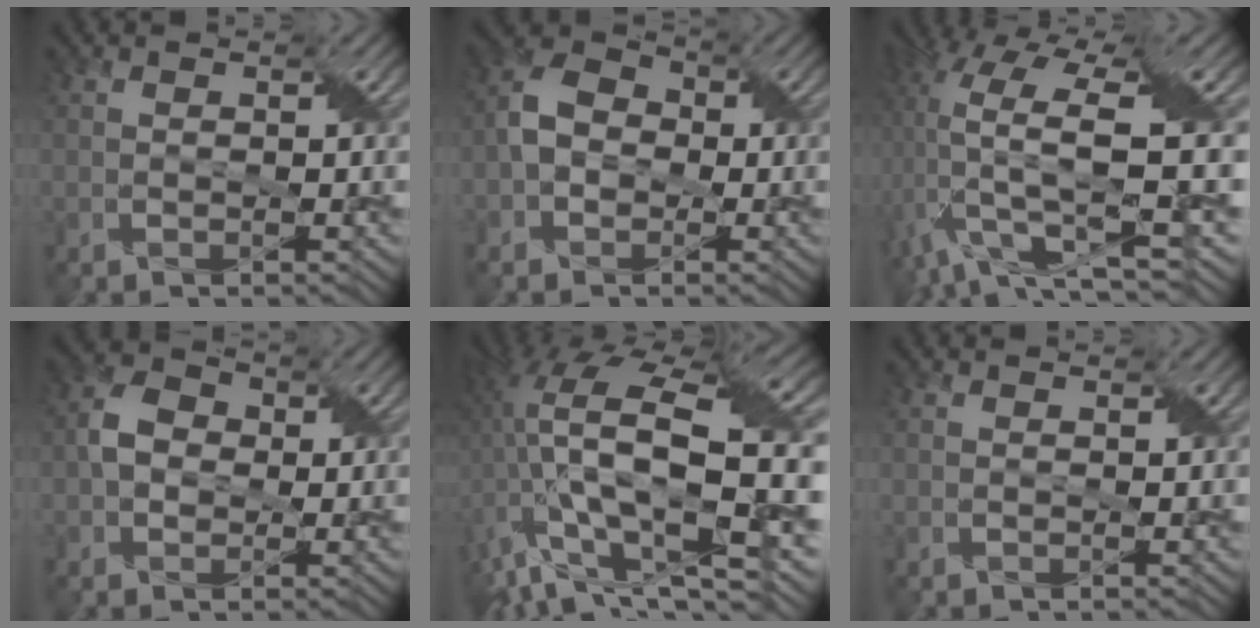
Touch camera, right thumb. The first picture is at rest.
{"total": 5.2, "force": [-1.0, 4.2, 2.8], "torque": [-0.065, 0.009, -0.031]}
{"total": 16.0, "force": [0.8, 5.7, 14.9], "torque": [-0.305, -0.003, 0.027]}
{"total": 4.1, "force": [-0.2, 3.5, 2.2], "torque": [-0.051, 0.008, -0.011]}
{"total": 18.5, "force": [-1.9, 7.6, 16.8], "torque": [-0.325, -0.015, -0.034]}
{"total": 0.0}